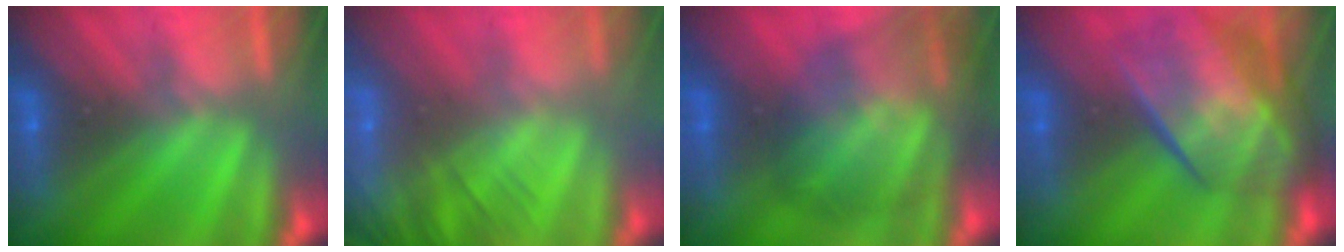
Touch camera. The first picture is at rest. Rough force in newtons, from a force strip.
{"total": 7.6}
{"total": 9.8}
{"total": 7.1}